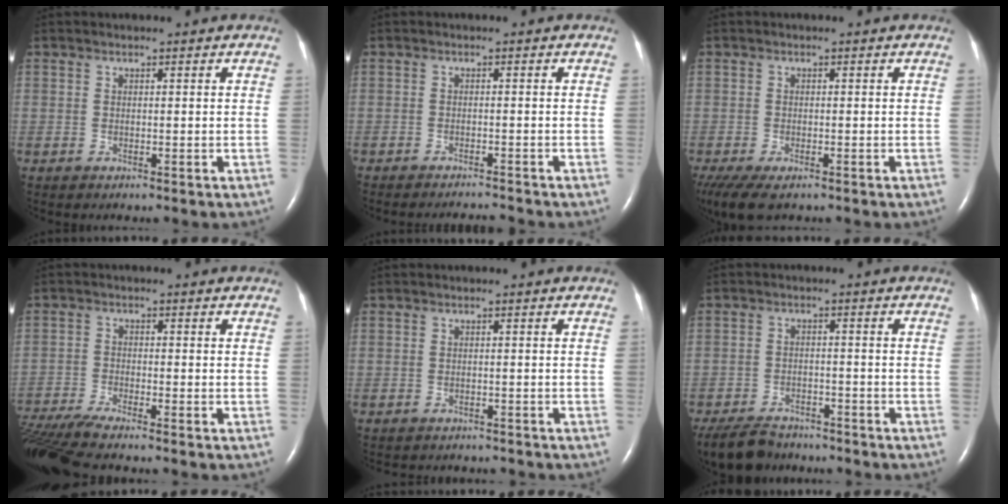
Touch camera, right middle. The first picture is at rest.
{"total": 3.7, "force": [-3.6, -0.7, 0.2], "torque": [-0.003, -0.011, -0.054]}
{"total": 8.1, "force": [-5.5, 3.2, 5.0], "torque": [-0.105, -0.019, -0.089]}
{"total": 8.1, "force": [-7.3, -0.9, 3.6], "torque": [-0.065, -0.025, -0.130]}
{"total": 5.5, "force": [-5.1, 1.7, 1.1], "torque": [-0.011, -0.002, -0.059]}
{"total": 8.6, "force": [-7.4, 3.4, 2.7], "torque": [-0.052, -0.012, -0.117]}